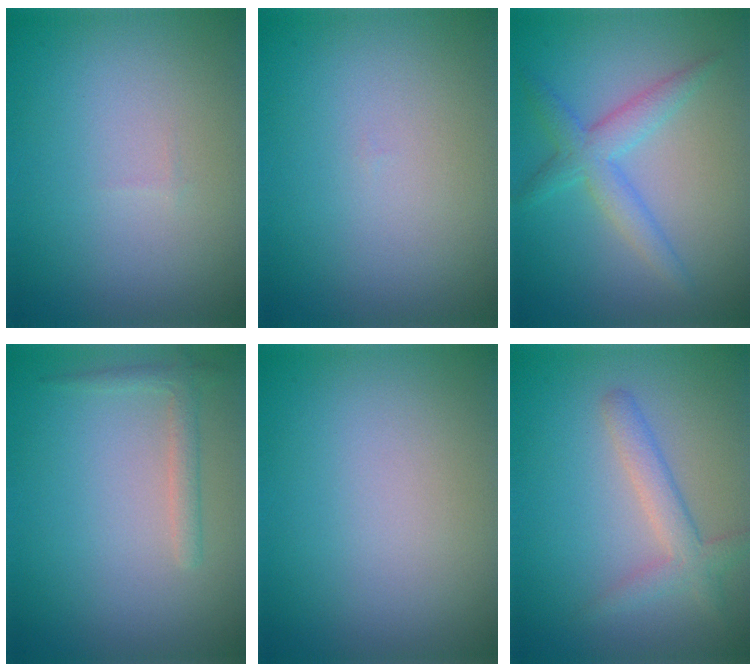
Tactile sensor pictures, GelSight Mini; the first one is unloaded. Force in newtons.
{"total": 0.0}
{"total": 3.2, "press": 3.2, "slide": 0.1}
{"total": 1.5, "press": 1.5, "slide": 0.1}
{"total": 0.0}
{"total": 2.7, "press": 2.7, "slide": 0.1}